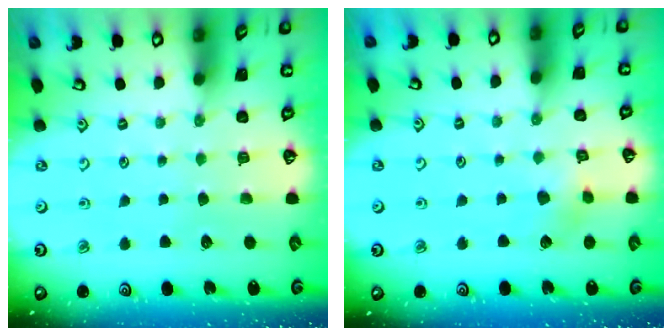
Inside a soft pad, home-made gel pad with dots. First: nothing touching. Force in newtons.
{"total": 4.6, "press": 4.6, "slide": 0.5}